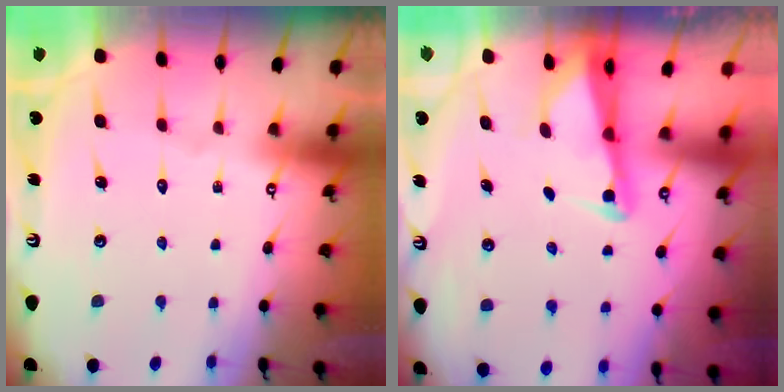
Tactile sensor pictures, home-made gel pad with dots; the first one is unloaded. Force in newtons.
{"total": 2.6, "press": 2.6, "slide": 0.2}